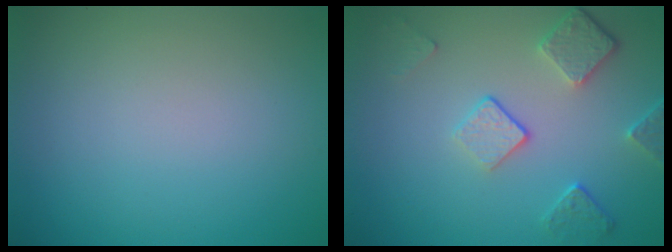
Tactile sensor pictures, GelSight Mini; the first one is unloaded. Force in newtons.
{"total": 3.9, "press": 3.1, "slide": 2.4}